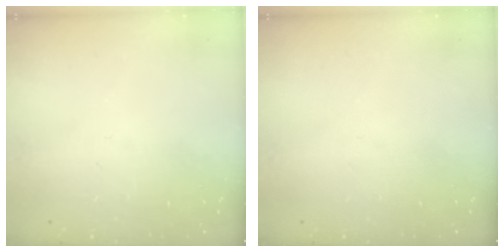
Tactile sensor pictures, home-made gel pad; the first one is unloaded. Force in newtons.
{"total": 0.0}